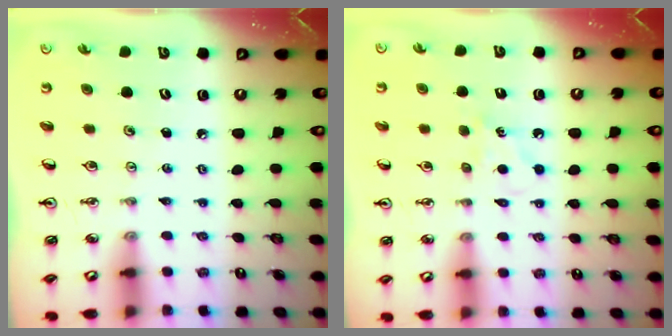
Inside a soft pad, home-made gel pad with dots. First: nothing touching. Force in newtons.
{"total": 5.6, "press": 5.6, "slide": 0.8}